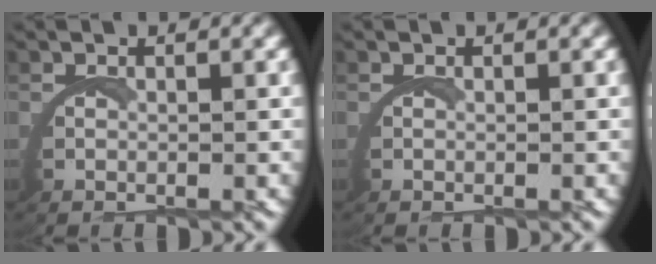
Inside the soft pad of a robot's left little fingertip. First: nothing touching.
{"total": 0.0}